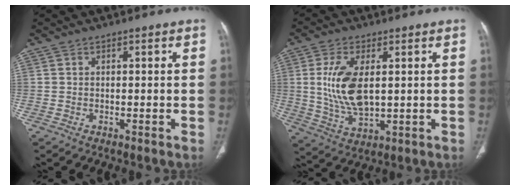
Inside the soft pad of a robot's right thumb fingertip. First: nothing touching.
{"total": 11.8, "force": [1.7, 6.0, 10.0], "torque": [-0.202, -0.015, 0.042]}